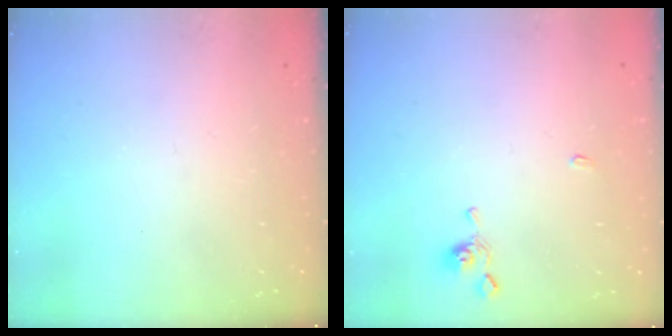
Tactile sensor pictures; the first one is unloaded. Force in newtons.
{"total": 1.2, "press": 1.1, "slide": 0.5}